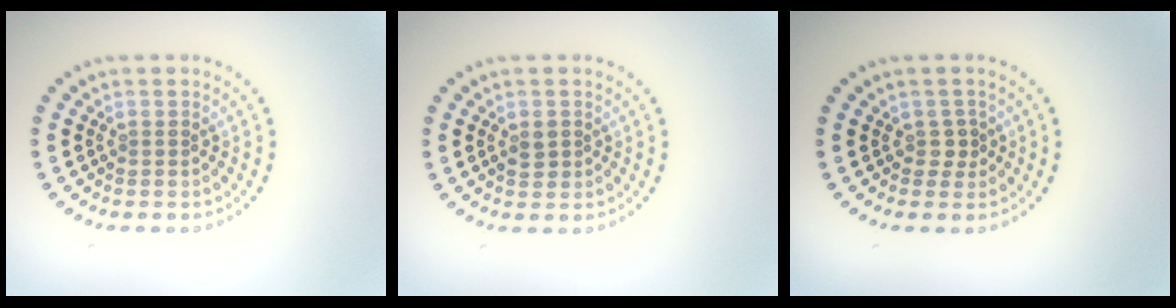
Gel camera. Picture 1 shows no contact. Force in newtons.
{"total": 1.5, "press": 1.5, "slide": 0.3}
{"total": 1.2, "press": 1.0, "slide": 0.6}